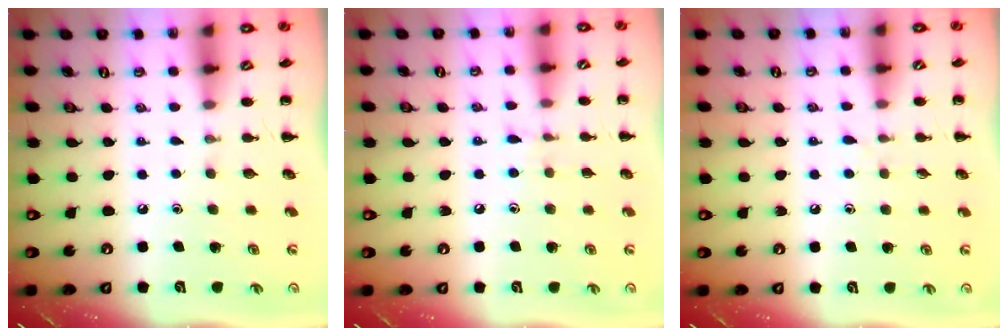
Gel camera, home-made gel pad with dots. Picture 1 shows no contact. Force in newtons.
{"total": 5.9, "press": 5.5, "slide": 2.2}
{"total": 4.0, "press": 3.6, "slide": 1.8}